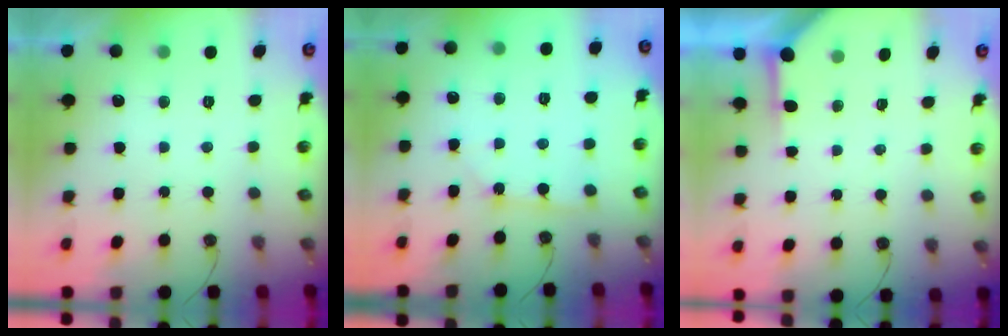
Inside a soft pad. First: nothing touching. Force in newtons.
{"total": 1.9, "press": 1.8, "slide": 0.2}
{"total": 3.5, "press": 3.5, "slide": 0.4}